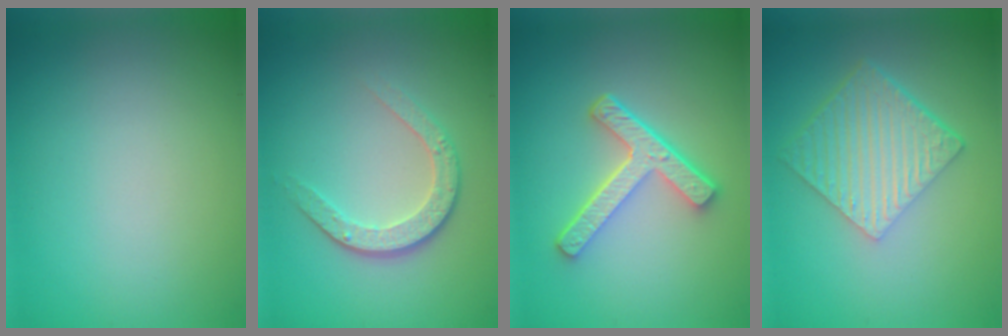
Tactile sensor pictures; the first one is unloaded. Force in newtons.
{"total": 3.5, "press": 2.6, "slide": 2.3}
{"total": 4.6, "press": 3.3, "slide": 3.1}
{"total": 6.0, "press": 4.1, "slide": 4.4}